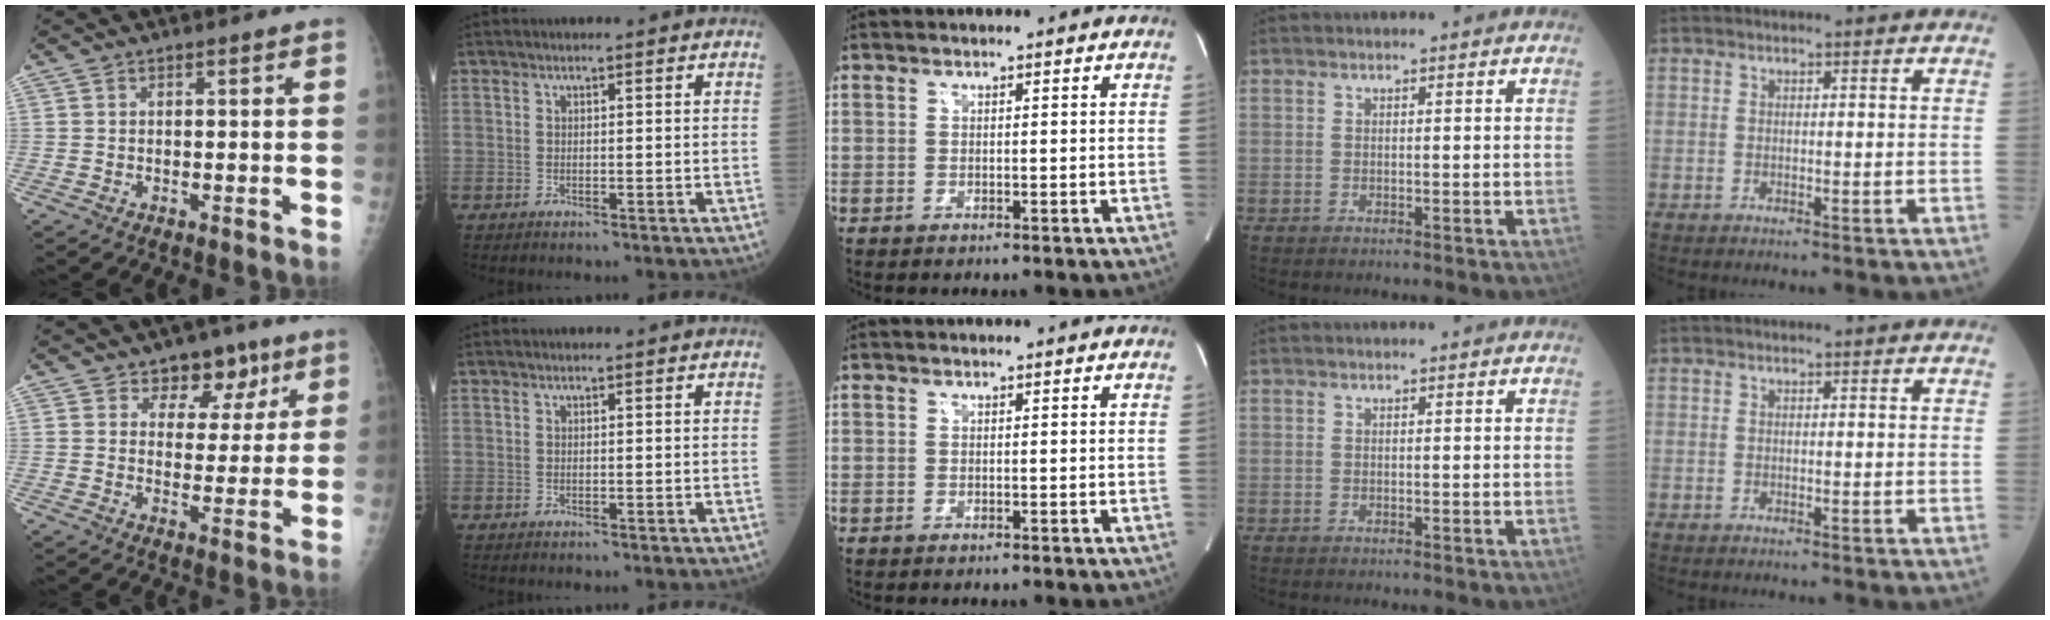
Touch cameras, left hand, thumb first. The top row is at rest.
{"thumb": {"total": 8.2, "force": [5.0, 5.7, 3.0], "torque": [0.002, -0.018, 0.072]}}